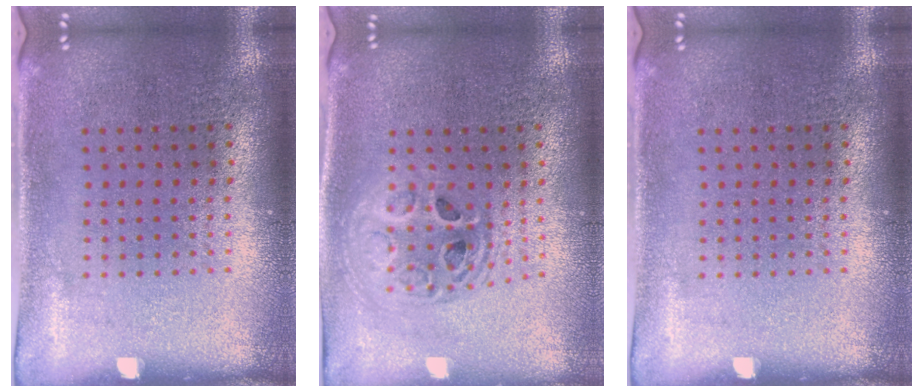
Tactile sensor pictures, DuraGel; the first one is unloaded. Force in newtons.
{"total": 1.8, "press": 1.5, "slide": 1.0}
{"total": 0.0}